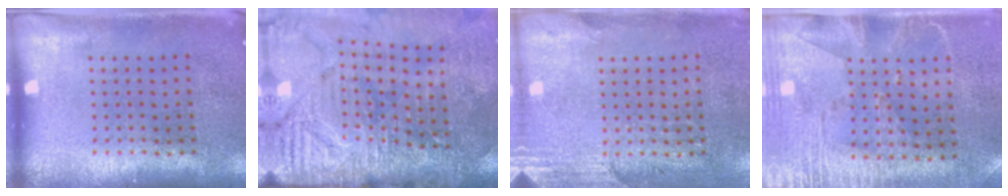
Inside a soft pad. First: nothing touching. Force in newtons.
{"total": 3.6, "press": 3.4, "slide": 1.2}
{"total": 2.8, "press": 2.4, "slide": 1.4}
{"total": 2.8, "press": 2.4, "slide": 1.5}